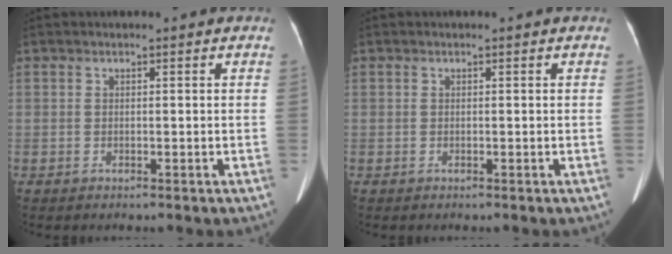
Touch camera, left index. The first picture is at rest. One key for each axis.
{"total": 0.0}